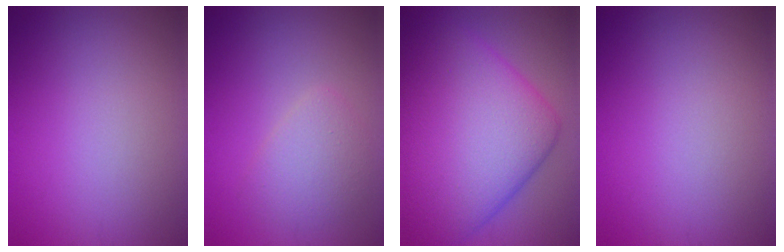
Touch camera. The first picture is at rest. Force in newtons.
{"total": 2.5, "press": 2.5, "slide": 0.1}
{"total": 15.0, "press": 15.0, "slide": 0.1}
{"total": 0.0}